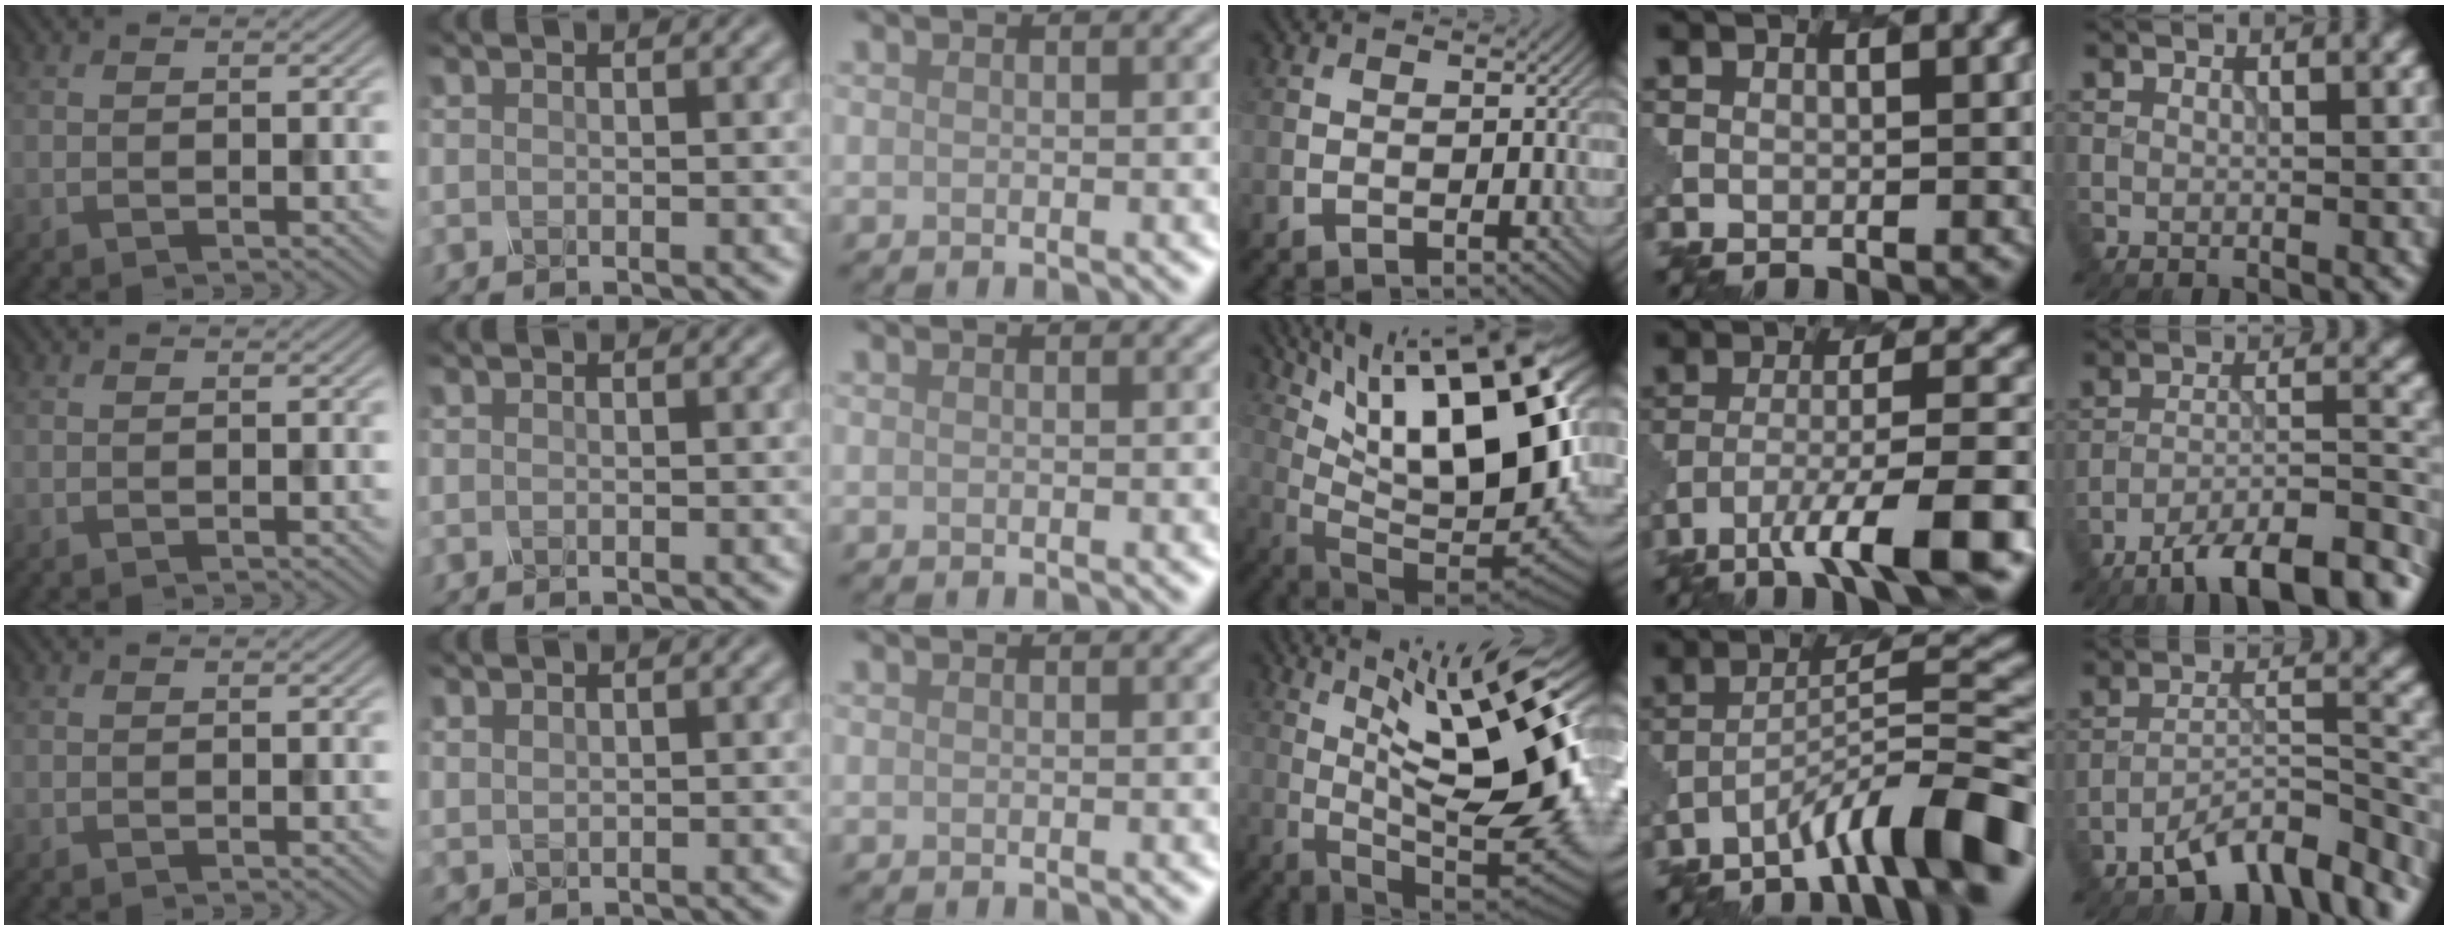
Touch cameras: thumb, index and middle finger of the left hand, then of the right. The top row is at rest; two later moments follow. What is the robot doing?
{"motion": "twist", "object": "rubiks cube"}